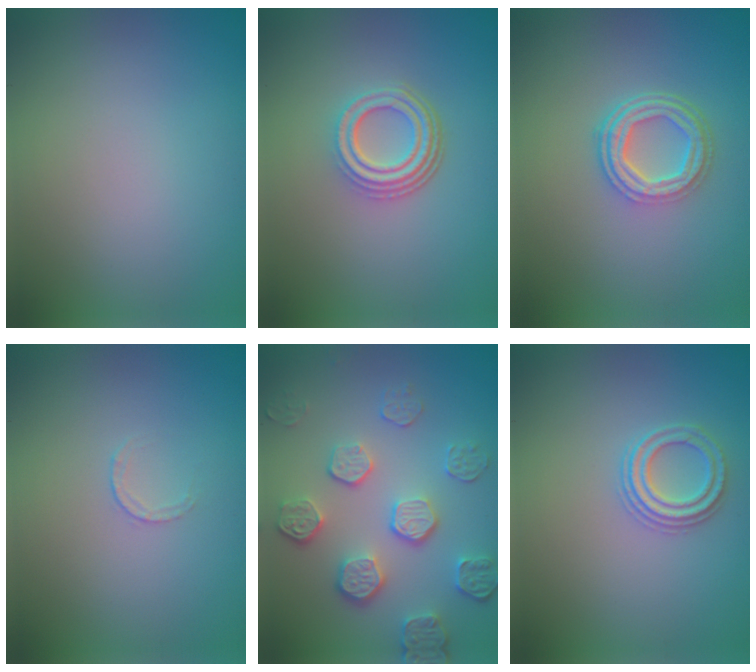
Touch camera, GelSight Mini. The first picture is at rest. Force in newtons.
{"total": 4.4, "press": 3.3, "slide": 2.9}
{"total": 4.3, "press": 3.3, "slide": 2.9}
{"total": 0.6, "press": 0.4, "slide": 0.4}
{"total": 5.3, "press": 4.1, "slide": 3.5}
{"total": 2.3, "press": 2.2, "slide": 0.6}